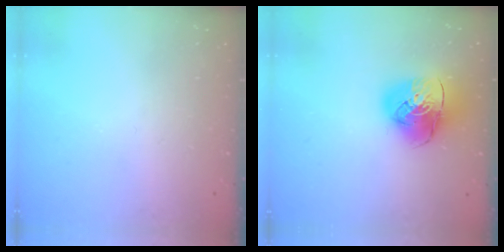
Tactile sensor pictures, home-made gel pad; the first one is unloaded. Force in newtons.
{"total": 13.4, "press": 13.3, "slide": 1.7}